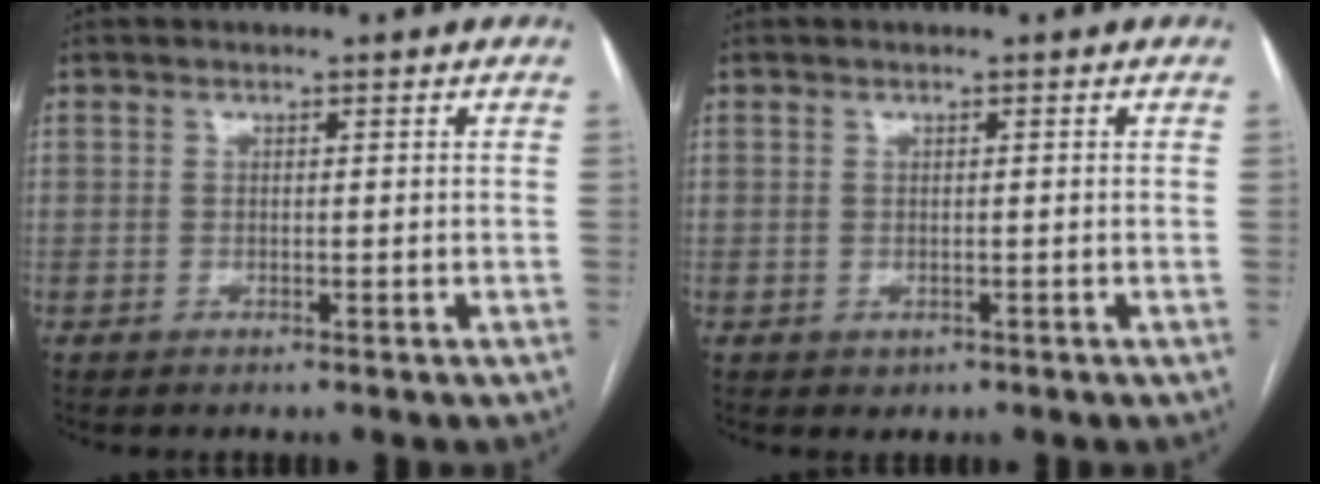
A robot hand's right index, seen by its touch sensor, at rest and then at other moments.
{"total": 0.7, "force": [-0.1, 0.6, 0.3], "torque": [-0.005, 0.000, 0.003]}